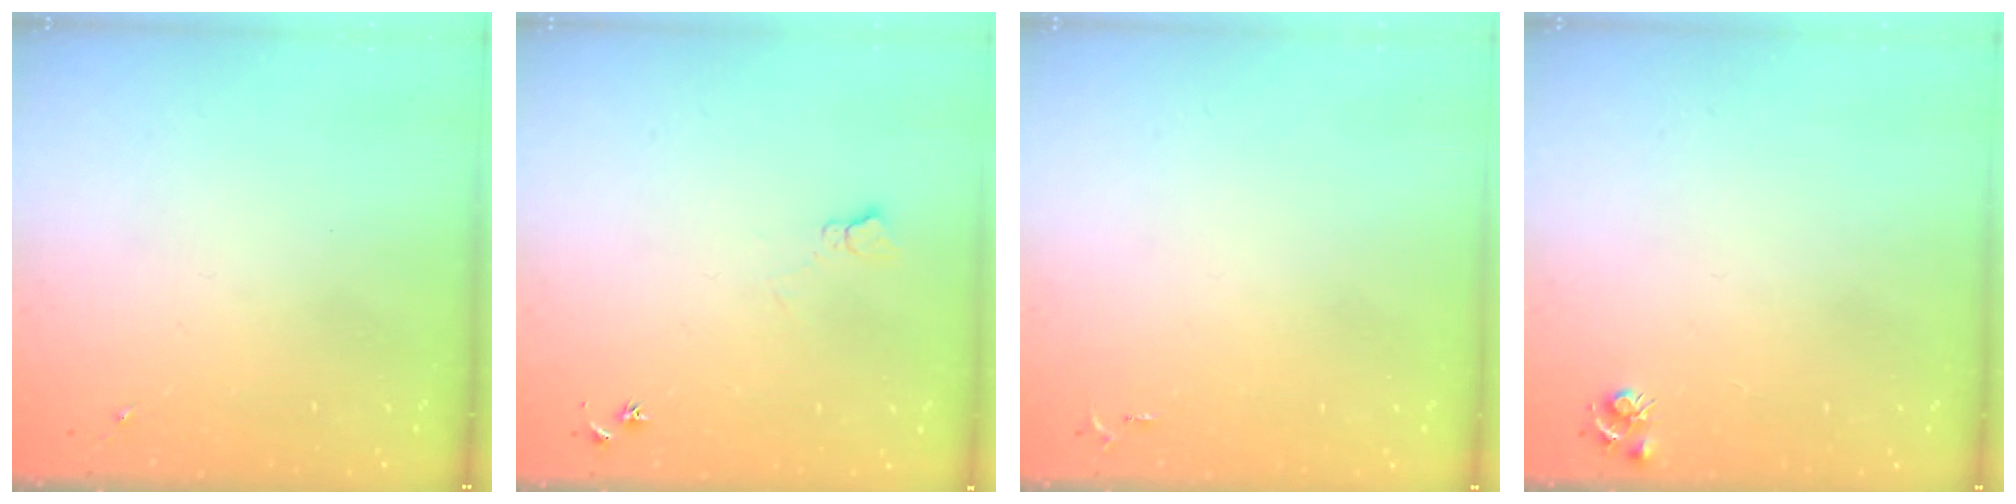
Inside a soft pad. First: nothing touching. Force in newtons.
{"total": 6.2, "press": 6.1, "slide": 0.8}
{"total": 2.5, "press": 2.5, "slide": 0.3}
{"total": 4.8, "press": 4.7, "slide": 0.7}